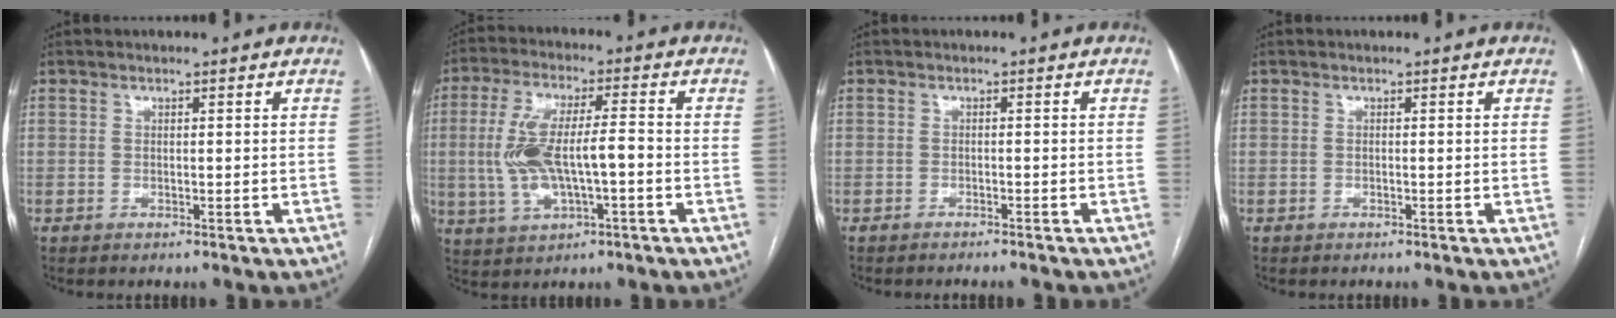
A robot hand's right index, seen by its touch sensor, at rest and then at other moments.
{"total": 11.2, "force": [-1.5, 3.5, 10.5], "torque": [-0.220, 0.015, -0.019]}
{"total": 2.5, "force": [-2.4, 0.2, 0.8], "torque": [-0.012, -0.003, -0.028]}
{"total": 0.0}